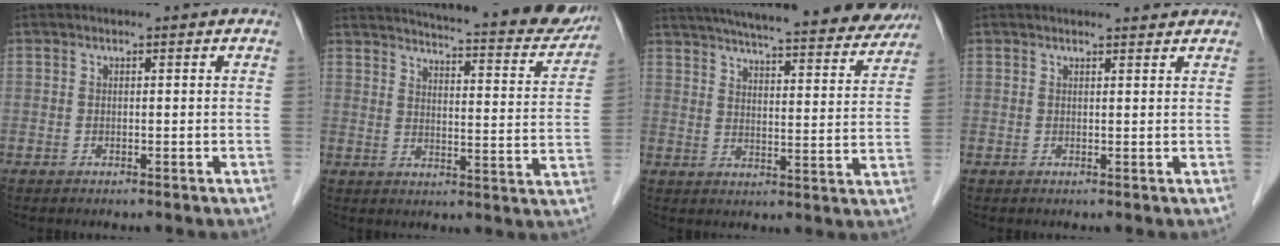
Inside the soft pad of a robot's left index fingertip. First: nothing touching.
{"total": 23.4, "force": [21.2, 3.1, 9.5], "torque": [-0.133, -0.056, 0.251]}
{"total": 29.2, "force": [25.8, 4.7, 12.9], "torque": [-0.208, -0.022, 0.325]}
{"total": 2.6, "force": [2.6, 0.2, 0.4], "torque": [-0.011, 0.004, 0.028]}